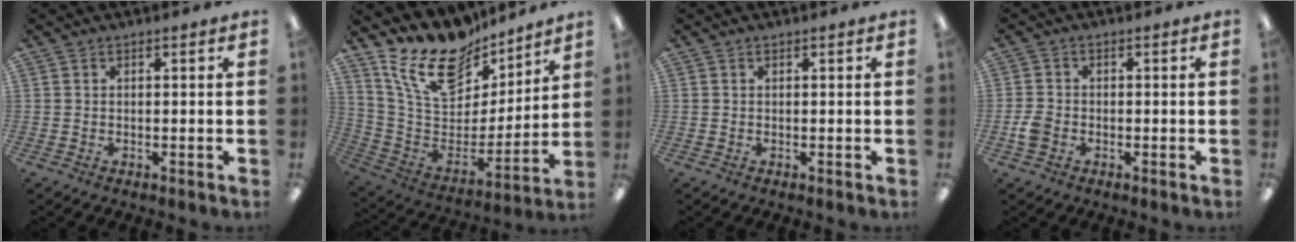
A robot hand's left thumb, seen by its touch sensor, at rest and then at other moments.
{"total": 20.1, "force": [14.9, 9.8, 9.2], "torque": [-0.185, -0.096, 0.271]}
{"total": 0.0}
{"total": 3.3, "force": [-1.2, 2.4, 1.8], "torque": [-0.036, 0.006, -0.024]}